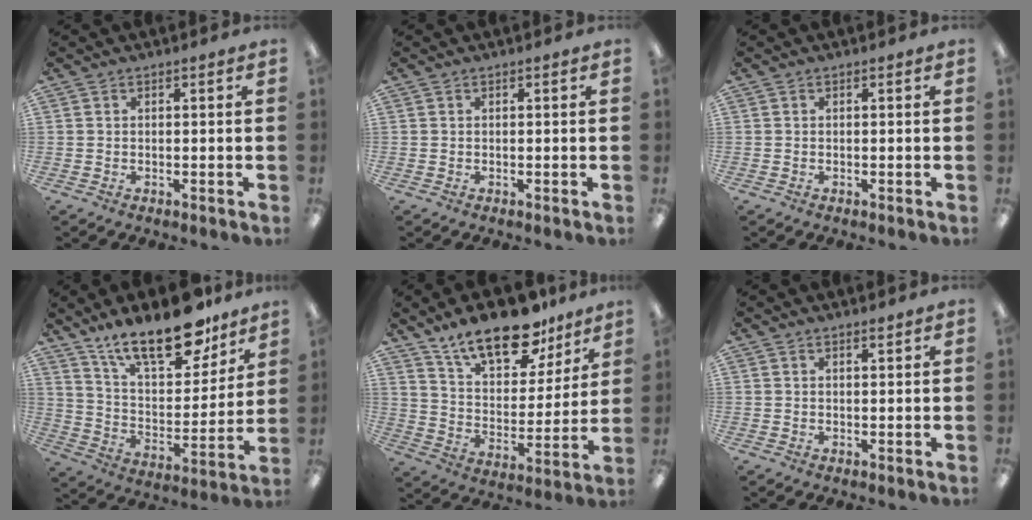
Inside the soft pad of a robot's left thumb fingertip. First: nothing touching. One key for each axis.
{"total": 0.0}
{"total": 0.0}
{"total": 21.1, "fx": 15.3, "fy": 8.2, "fz": 12.0, "tx": -0.194, "ty": -0.094, "tz": 0.265}
{"total": 19.7, "fx": 14.3, "fy": 8.7, "fz": 10.3, "tx": -0.170, "ty": -0.083, "tz": 0.248}
{"total": 1.0, "fx": 1.0, "fy": 0.0, "fz": 0.3, "tx": -0.006, "ty": -0.001, "tz": 0.017}